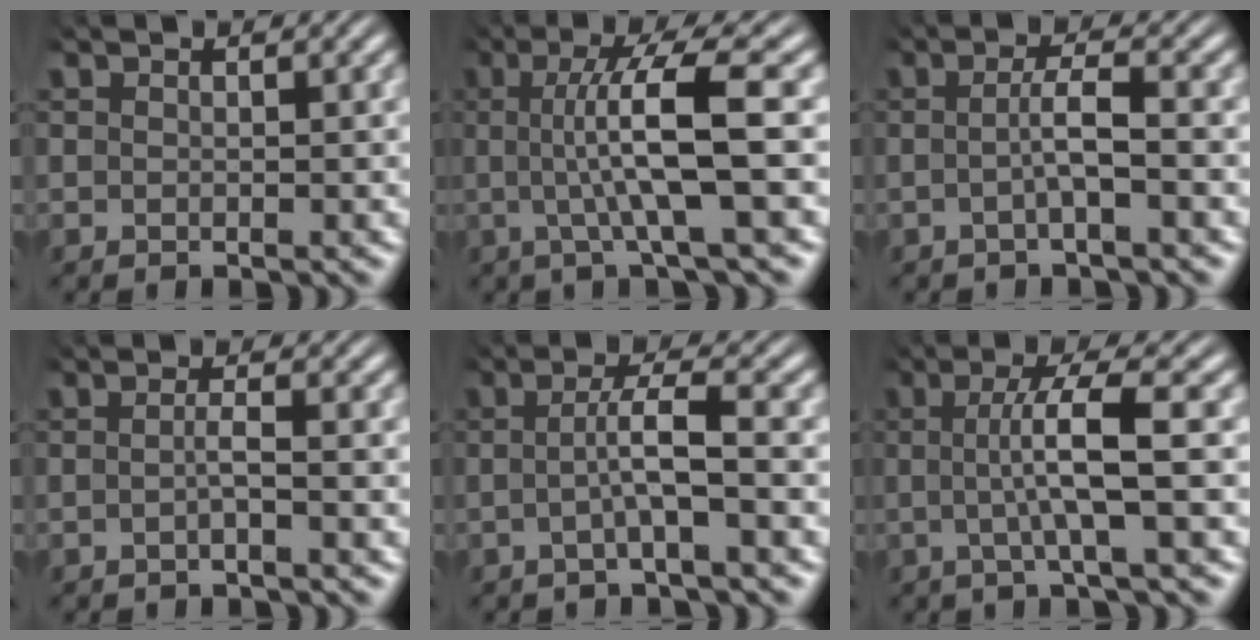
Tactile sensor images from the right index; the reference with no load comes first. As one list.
[{"total": 6.1, "force": [0.9, 0.2, 6.1], "torque": [-0.103, 0.007, 0.012]}, {"total": 2.4, "force": [-0.9, -0.2, 2.2], "torque": [-0.040, 0.001, -0.016]}, {"total": 1.3, "force": [-0.8, -0.3, 1.0], "torque": [-0.019, -0.002, -0.014]}, {"total": 3.0, "force": [-0.9, -0.1, 2.9], "torque": [-0.051, 0.004, -0.016]}, {"total": 4.2, "force": [0.2, -0.1, 4.2], "torque": [-0.073, 0.005, 0.002]}]